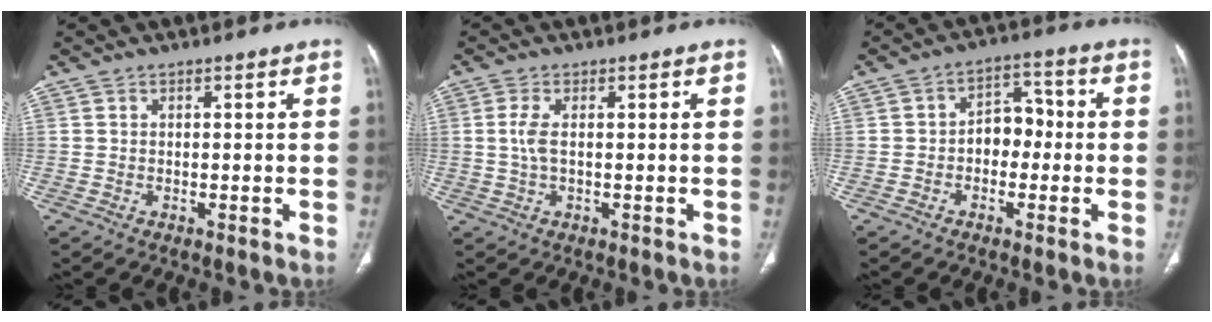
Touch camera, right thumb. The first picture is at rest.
{"total": 2.9, "force": [0.1, 1.1, 2.6], "torque": [-0.073, 0.000, 0.003]}
{"total": 6.4, "force": [-1.0, 4.7, 4.2], "torque": [-0.031, 0.029, -0.027]}